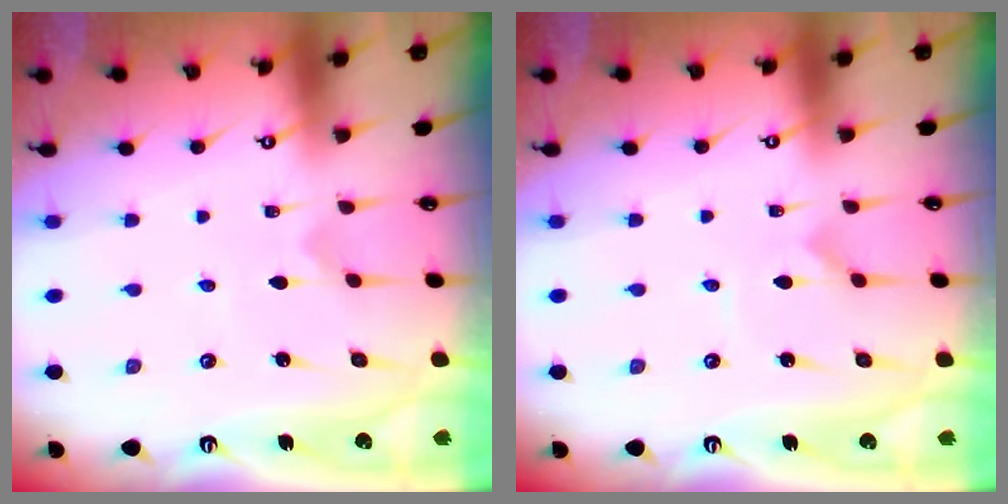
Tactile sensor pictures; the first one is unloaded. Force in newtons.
{"total": 0.0}